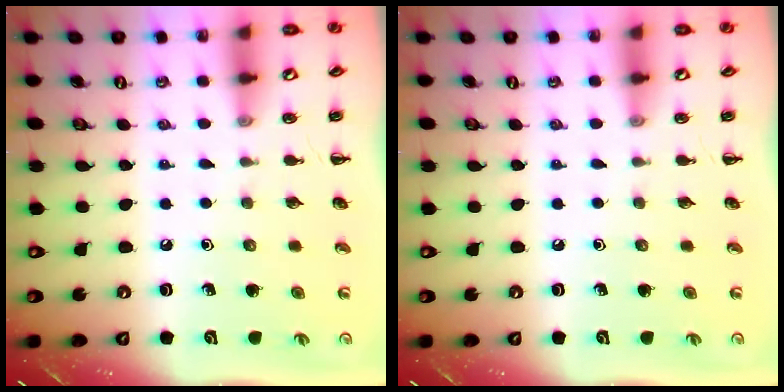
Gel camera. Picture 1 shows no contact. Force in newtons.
{"total": 0.0}